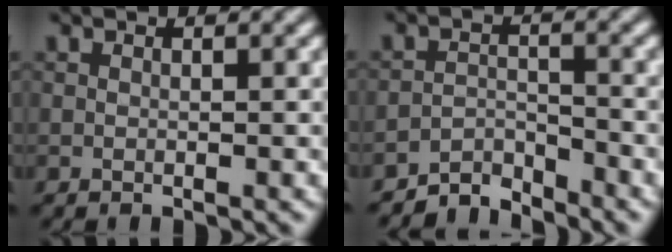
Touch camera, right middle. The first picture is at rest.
{"total": 3.0, "force": [-3.0, 0.2, -0.2], "torque": [0.005, 0.013, -0.055]}